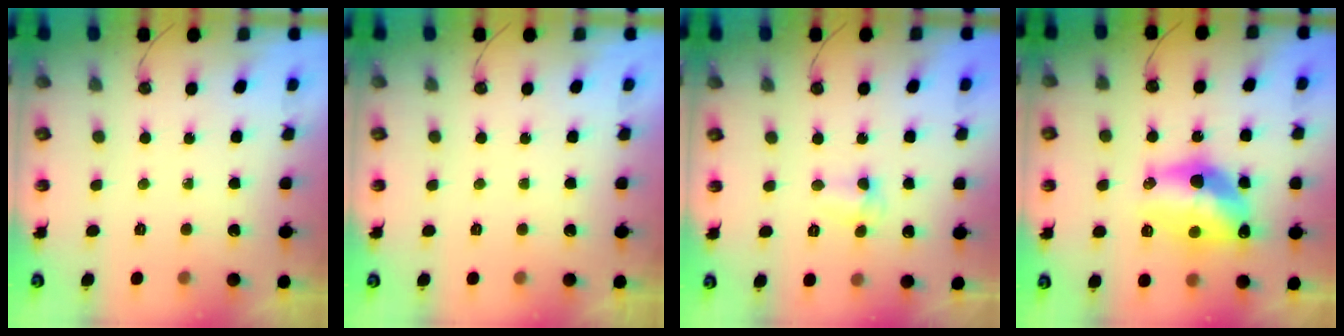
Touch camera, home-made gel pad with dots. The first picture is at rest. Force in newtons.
{"total": 0.0}
{"total": 2.9, "press": 2.9, "slide": 0.3}
{"total": 14.6, "press": 14.5, "slide": 1.4}